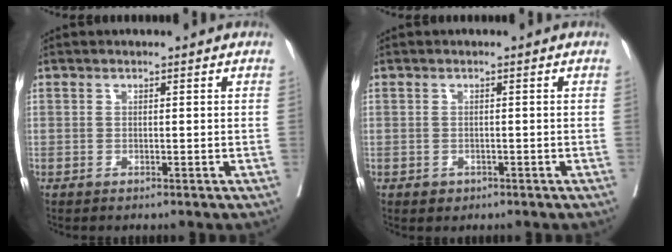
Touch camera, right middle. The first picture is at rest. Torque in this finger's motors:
{"motor_torque": [0.36, -0.17, 0.05, 0.02]}